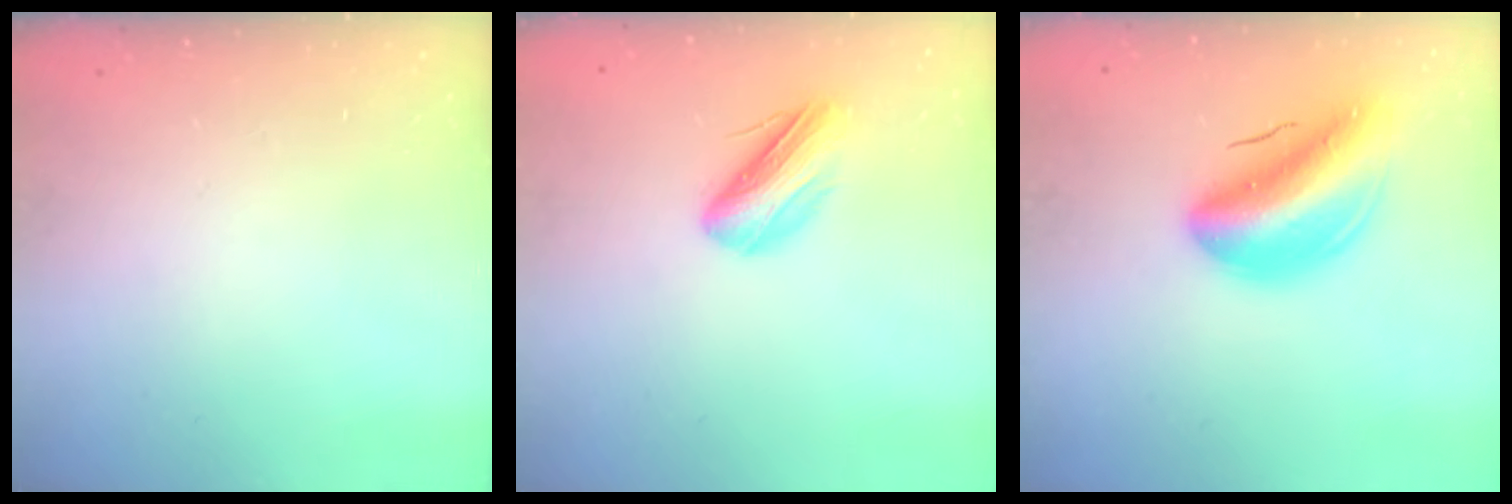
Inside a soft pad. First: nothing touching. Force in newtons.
{"total": 9.4, "press": 9.3, "slide": 1.3}
{"total": 14.5, "press": 13.8, "slide": 4.5}